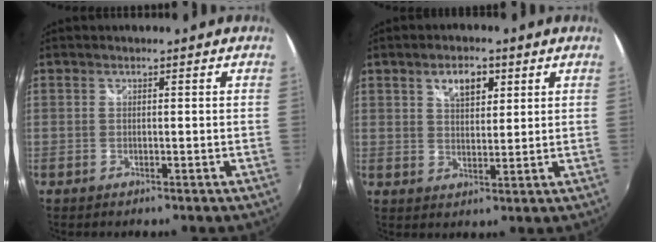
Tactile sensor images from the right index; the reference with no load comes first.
{"total": 5.6, "force": [2.8, 2.9, 3.9], "torque": [-0.060, 0.011, 0.048]}